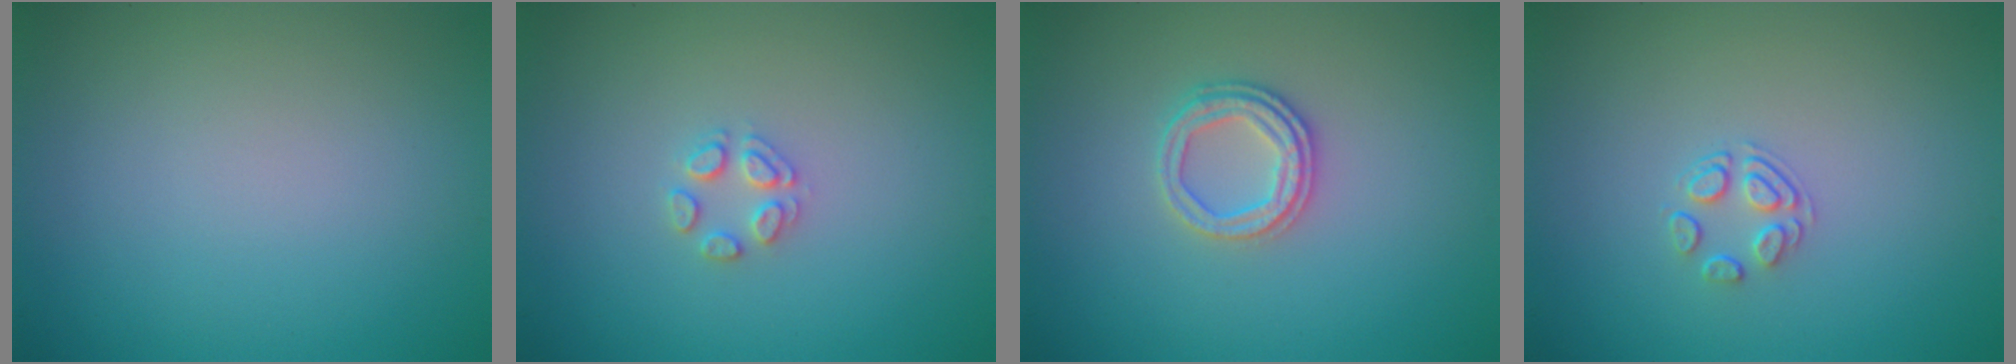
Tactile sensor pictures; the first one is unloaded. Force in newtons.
{"total": 1.7, "press": 1.6, "slide": 0.2}
{"total": 2.5, "press": 2.4, "slide": 0.8}
{"total": 1.7, "press": 1.0, "slide": 1.4}